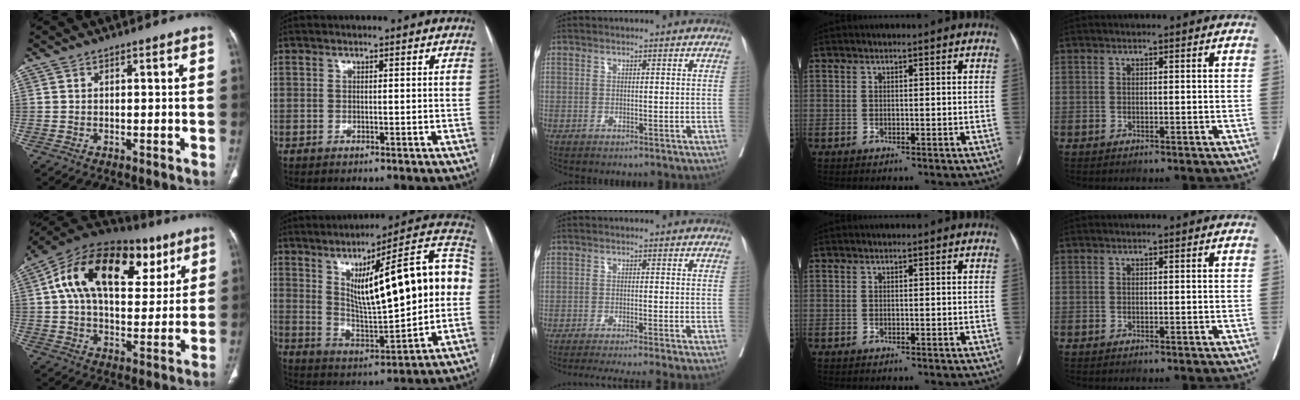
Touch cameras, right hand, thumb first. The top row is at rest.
{"thumb": {"total": 25.9, "force": [9.9, 15.0, 18.7], "torque": [-0.287, 0.028, 0.156]}, "index": {"total": 21.6, "force": [3.2, 3.9, 21.0], "torque": [-0.316, 0.032, 0.051]}, "middle": {"total": 9.5, "force": [-8.3, -1.7, 4.3], "torque": [-0.031, -0.022, -0.123]}}